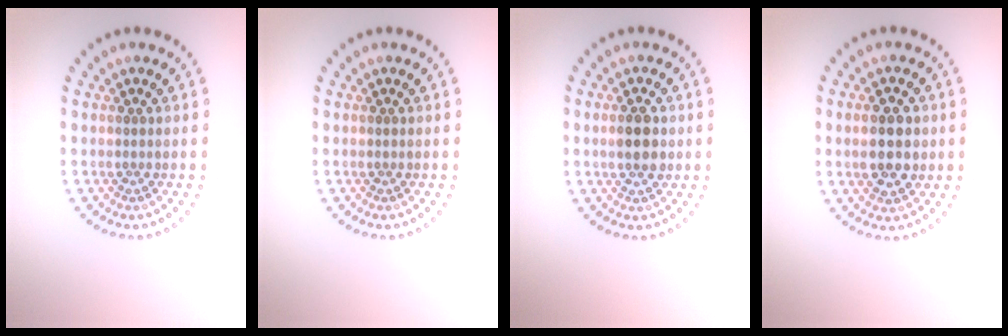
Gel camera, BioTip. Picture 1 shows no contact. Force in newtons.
{"total": 0.0}
{"total": 2.9, "press": 2.9, "slide": 0.2}
{"total": 3.9, "press": 3.9, "slide": 0.0}